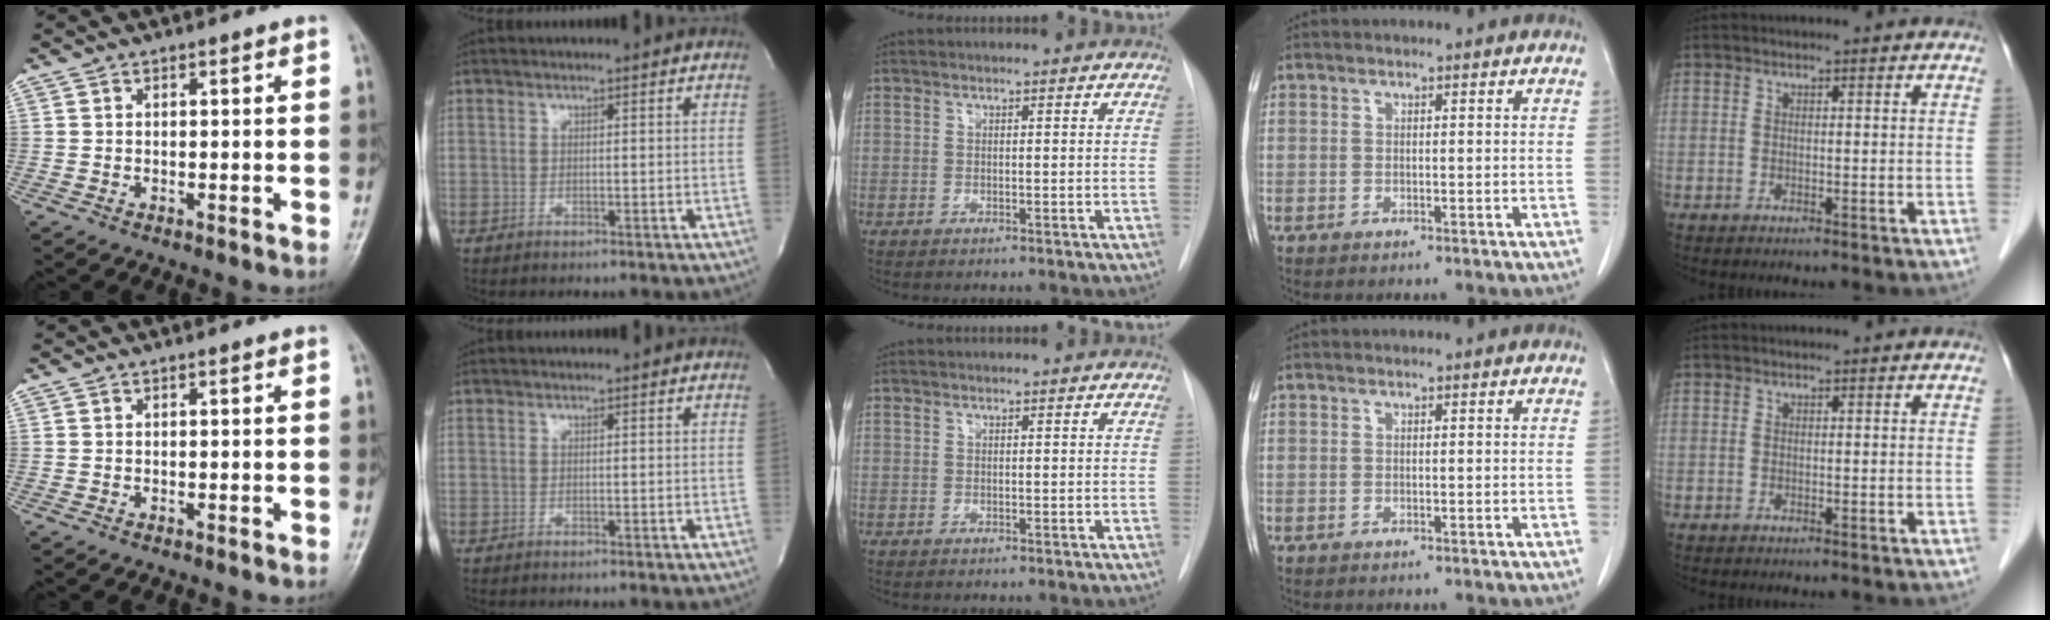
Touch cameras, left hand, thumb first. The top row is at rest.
{}